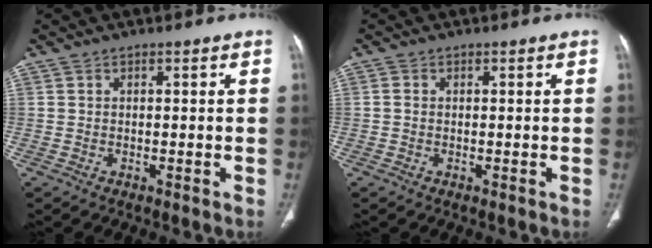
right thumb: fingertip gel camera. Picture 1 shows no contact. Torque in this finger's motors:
{"motor_torque": [-0.08, -0.03, -0.27, 0.28, -0.06]}